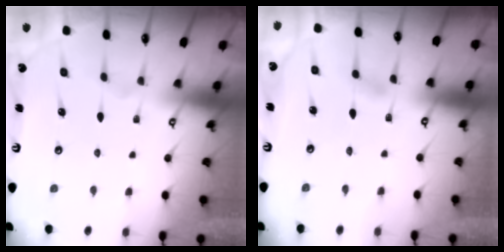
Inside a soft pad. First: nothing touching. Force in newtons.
{"total": 1.7, "press": 1.7, "slide": 0.1}